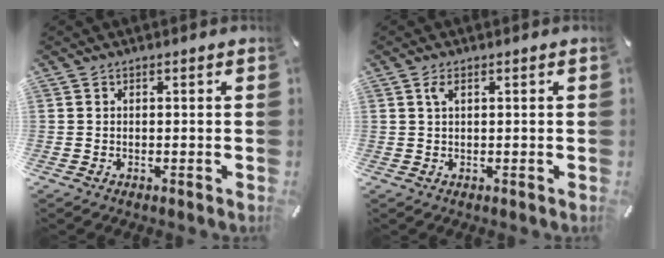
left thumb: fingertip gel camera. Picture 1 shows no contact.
{"total": 1.9, "force": [0.7, 0.6, 1.7], "torque": [-0.035, 0.004, 0.011]}